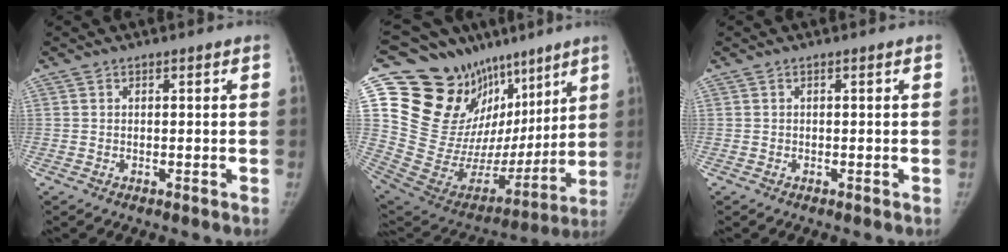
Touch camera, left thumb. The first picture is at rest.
{"total": 29.2, "force": [15.3, 18.7, 16.3], "torque": [-0.216, -0.012, 0.273]}
{"total": 0.0}